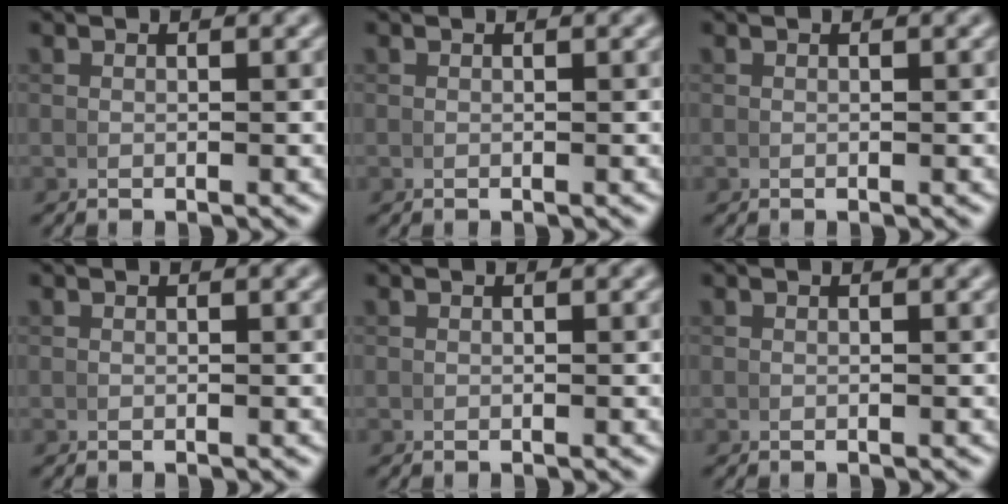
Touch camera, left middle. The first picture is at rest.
{"total": 0.0}
{"total": 0.0}
{"total": 0.0}
{"total": 0.0}
{"total": 0.0}